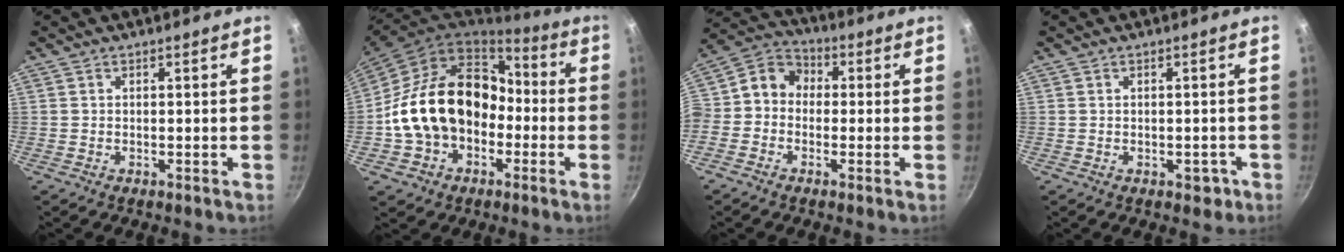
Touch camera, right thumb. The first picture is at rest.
{"total": 20.3, "force": [-2.7, 15.5, 12.8], "torque": [-0.197, 0.065, -0.039]}
{"total": 9.4, "force": [-0.7, 8.0, 5.0], "torque": [-0.075, 0.037, -0.041]}
{"total": 2.1, "force": [-0.8, 1.4, 1.3], "torque": [-0.003, 0.012, -0.004]}